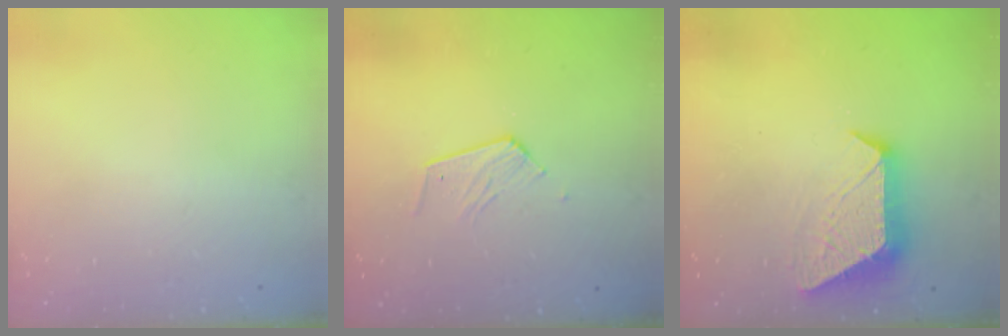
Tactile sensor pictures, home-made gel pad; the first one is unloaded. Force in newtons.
{"total": 5.3, "press": 5.3, "slide": 0.5}
{"total": 11.3, "press": 11.2, "slide": 0.7}